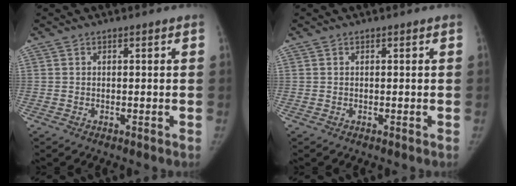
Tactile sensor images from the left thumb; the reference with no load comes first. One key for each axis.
{"total": 0.0}